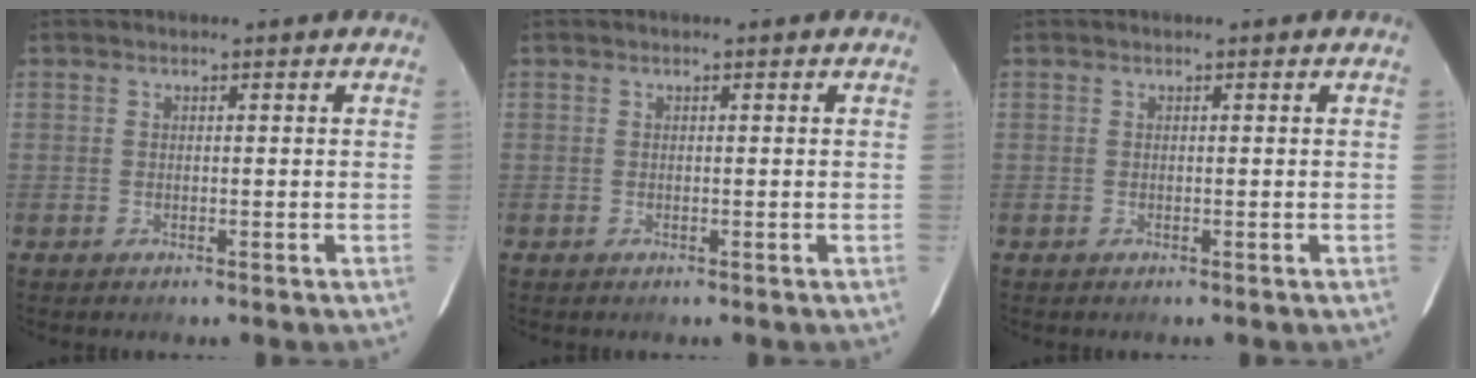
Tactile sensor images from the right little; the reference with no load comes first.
{"total": 0.0}
{"total": 0.0}